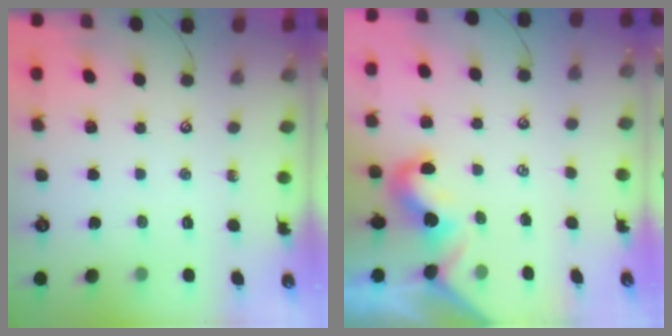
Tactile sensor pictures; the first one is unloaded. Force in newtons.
{"total": 2.1, "press": 2.0, "slide": 0.6}